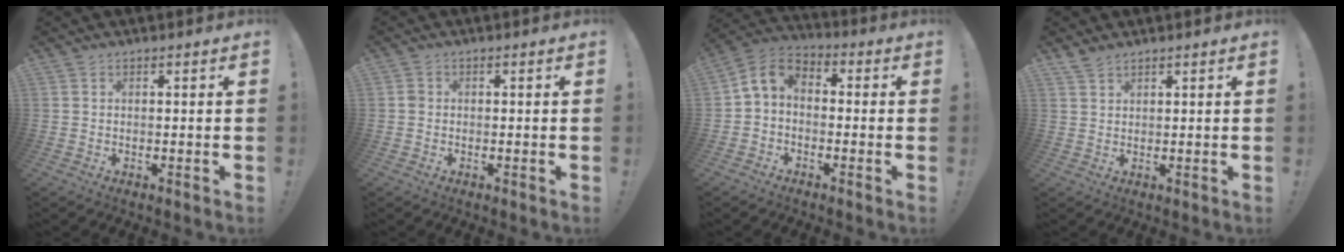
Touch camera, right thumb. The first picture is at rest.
{"total": 1.1, "force": [-0.2, 0.9, 0.5], "torque": [-0.012, 0.005, -0.001]}
{"total": 7.0, "force": [-0.7, 5.3, 4.5], "torque": [-0.090, 0.015, -0.009]}
{"total": 2.8, "force": [2.4, 0.9, 1.0], "torque": [-0.019, -0.014, 0.046]}